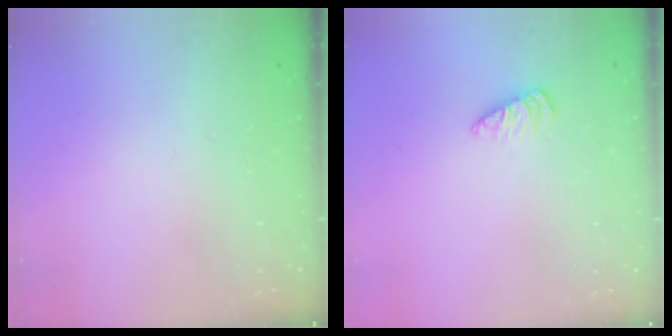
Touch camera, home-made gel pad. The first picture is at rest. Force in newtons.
{"total": 1.1, "press": 1.1, "slide": 0.1}